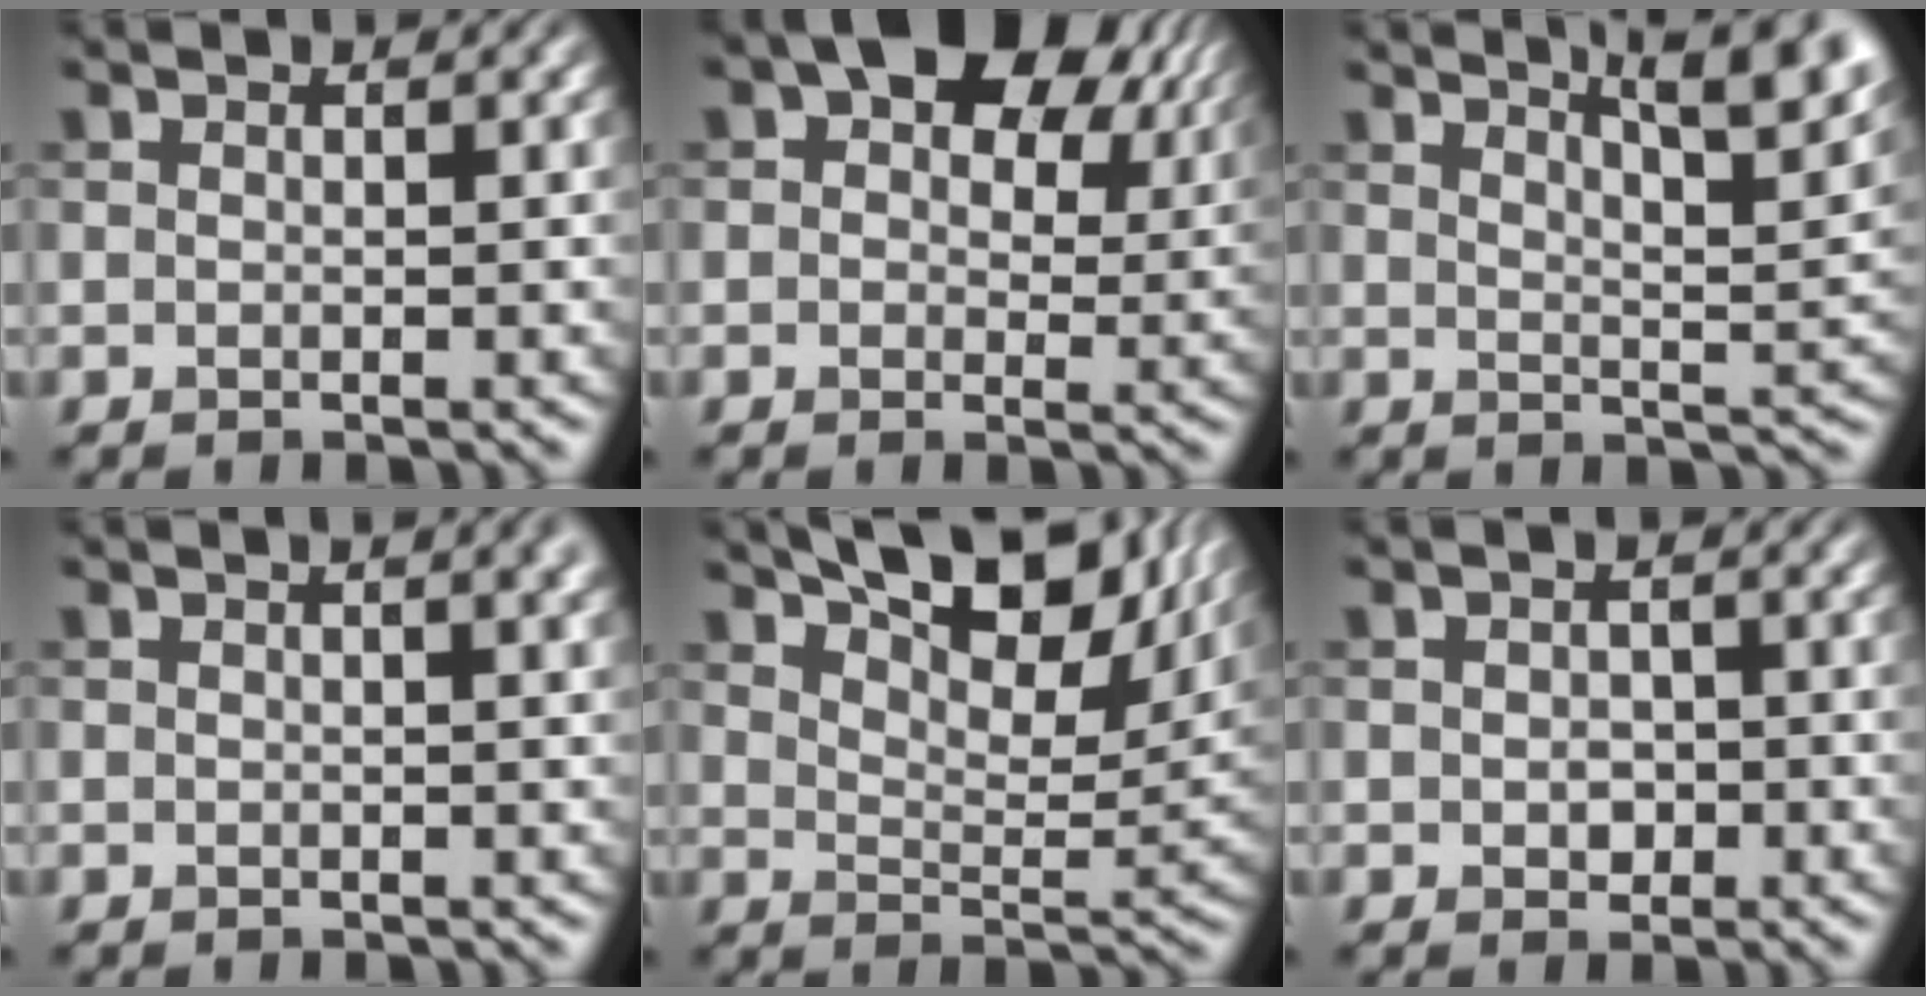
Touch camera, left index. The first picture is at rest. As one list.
[{"total": 10.1, "force": [4.6, 5.8, 6.8], "torque": [-0.091, 0.006, 0.069]}, {"total": 9.2, "force": [6.5, 2.3, 6.1], "torque": [-0.054, 0.024, 0.060]}, {"total": 3.1, "force": [1.6, 1.0, 2.4], "torque": [-0.015, 0.009, 0.017]}, {"total": 12.4, "force": [8.4, 4.2, 8.0], "torque": [-0.114, 0.023, 0.107]}, {"total": 1.1, "force": [-0.5, 0.8, 0.5], "torque": [-0.013, -0.001, -0.008]}]